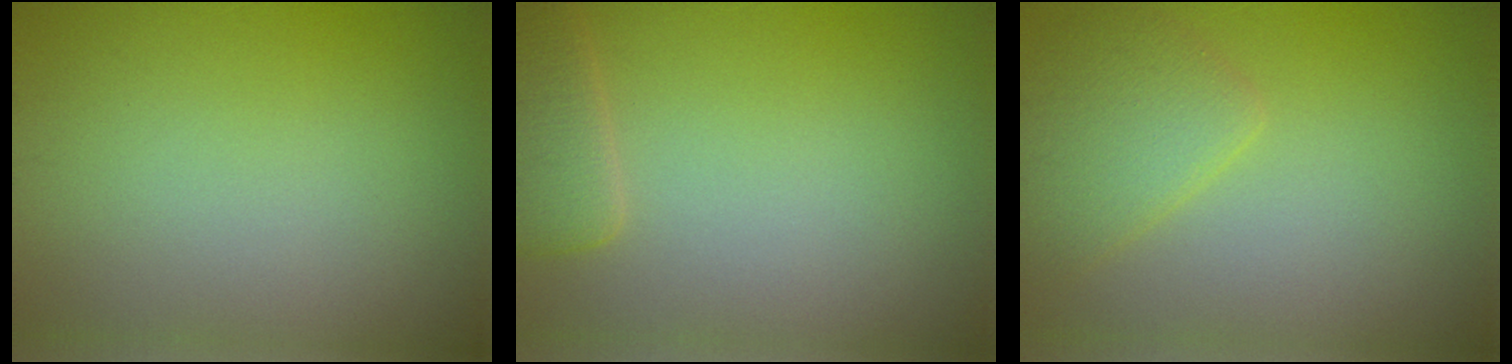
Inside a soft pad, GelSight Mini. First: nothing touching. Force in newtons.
{"total": 2.6, "press": 2.6, "slide": 0.2}
{"total": 3.1, "press": 3.1, "slide": 0.2}